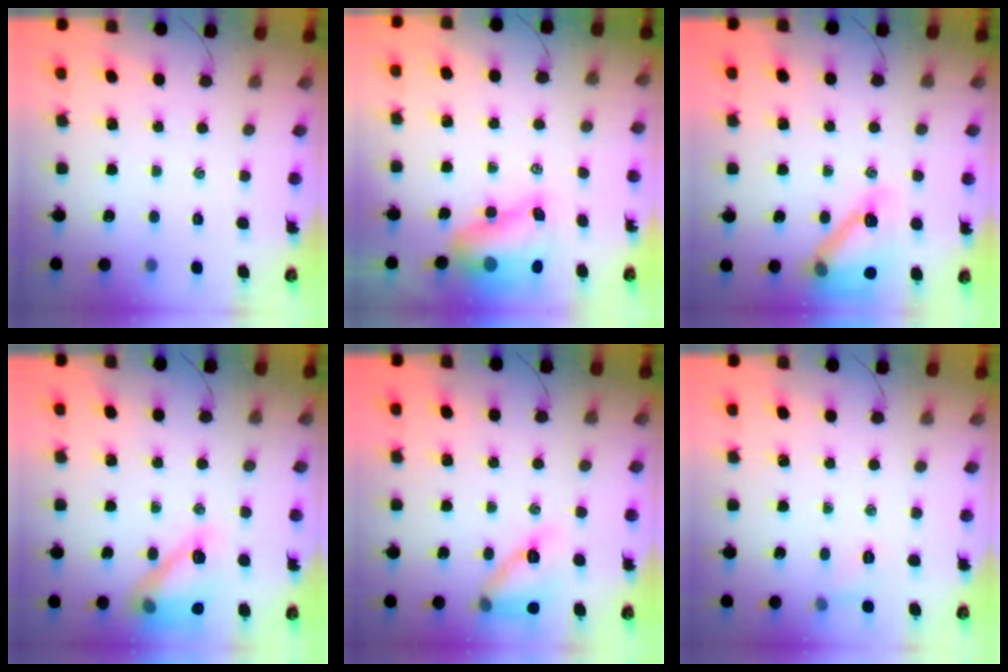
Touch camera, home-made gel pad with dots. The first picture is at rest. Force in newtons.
{"total": 8.4, "press": 8.2, "slide": 1.7}
{"total": 16.7, "press": 16.6, "slide": 1.8}
{"total": 15.3, "press": 15.2, "slide": 1.7}
{"total": 12.4, "press": 12.0, "slide": 3.1}
{"total": 5.3, "press": 5.0, "slide": 1.5}